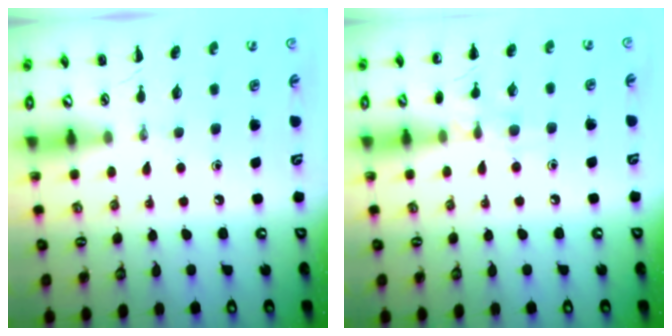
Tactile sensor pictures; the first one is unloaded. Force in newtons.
{"total": 7.3, "press": 6.9, "slide": 2.3}